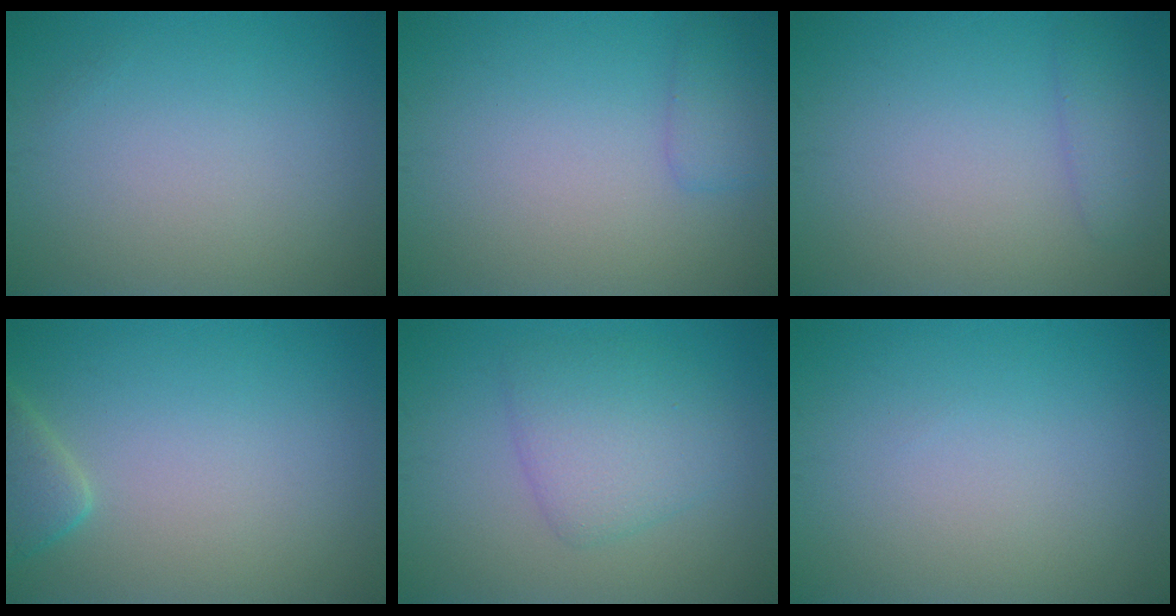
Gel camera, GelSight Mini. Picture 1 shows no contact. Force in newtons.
{"total": 1.6, "press": 1.6, "slide": 0.1}
{"total": 1.7, "press": 1.6, "slide": 0.2}
{"total": 2.4, "press": 2.4, "slide": 0.3}
{"total": 3.8, "press": 3.8, "slide": 0.1}
{"total": 0.0}